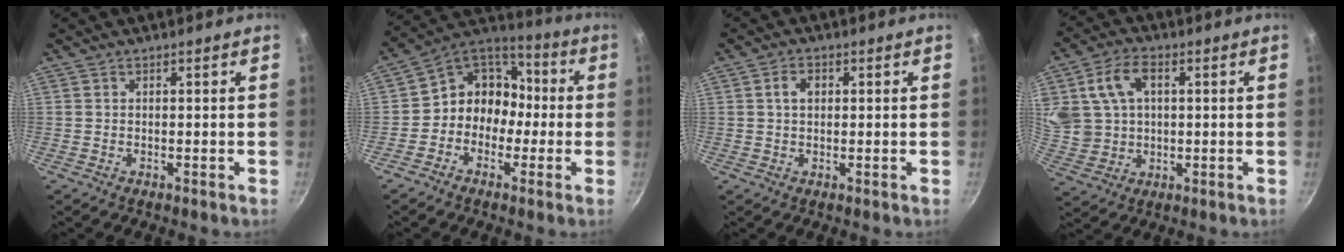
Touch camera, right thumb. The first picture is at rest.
{"total": 11.3, "force": [-2.0, 9.9, 5.1], "torque": [-0.027, 0.054, -0.058]}
{"total": 3.1, "force": [0.6, 2.2, 2.1], "torque": [-0.023, 0.006, 0.008]}
{"total": 13.8, "force": [3.3, 10.4, 8.5], "torque": [-0.163, 0.005, 0.071]}